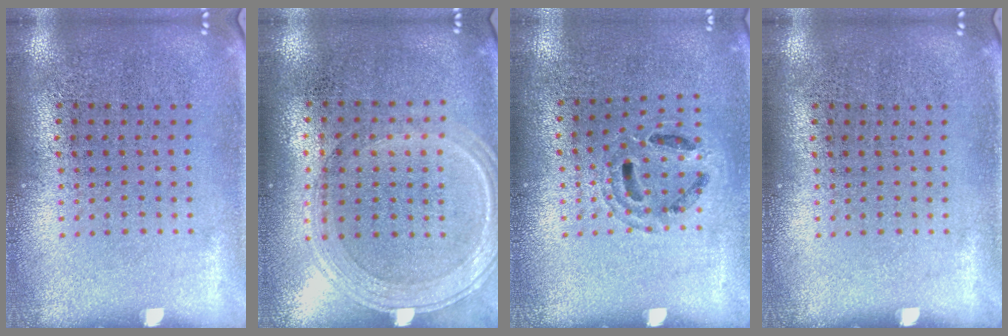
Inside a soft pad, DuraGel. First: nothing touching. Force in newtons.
{"total": 0.7, "press": 0.7, "slide": 0.2}
{"total": 0.9, "press": 0.9, "slide": 0.2}
{"total": 0.0}